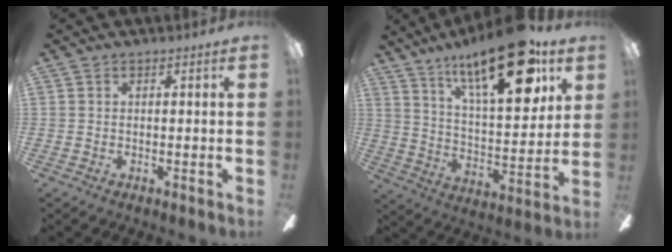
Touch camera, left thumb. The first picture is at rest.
{"total": 23.5, "force": [14.4, 8.2, 16.7], "torque": [-0.258, -0.073, 0.231]}